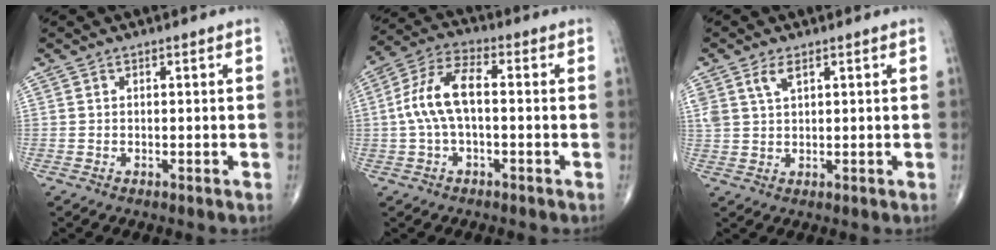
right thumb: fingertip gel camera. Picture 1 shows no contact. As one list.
[{"total": 9.8, "force": [-0.2, 4.5, 8.7], "torque": [-0.187, 0.033, -0.009]}, {"total": 3.8, "force": [2.0, 1.7, 2.6], "torque": [-0.055, -0.001, 0.046]}]